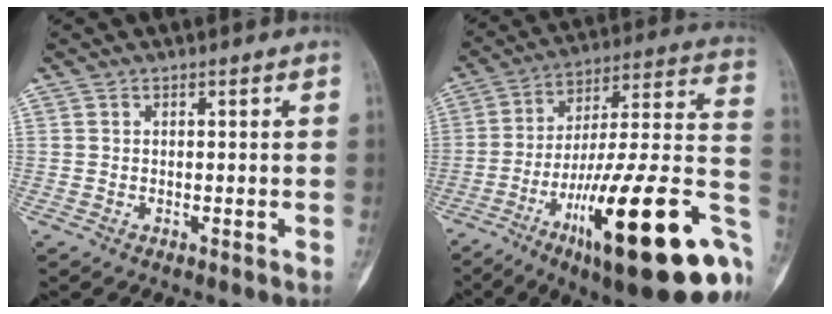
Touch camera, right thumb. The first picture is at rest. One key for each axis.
{"total": 33.1, "fx": -12.9, "fy": 8.5, "fz": 29.3, "tx": -0.365, "ty": 0.052, "tz": -0.191}